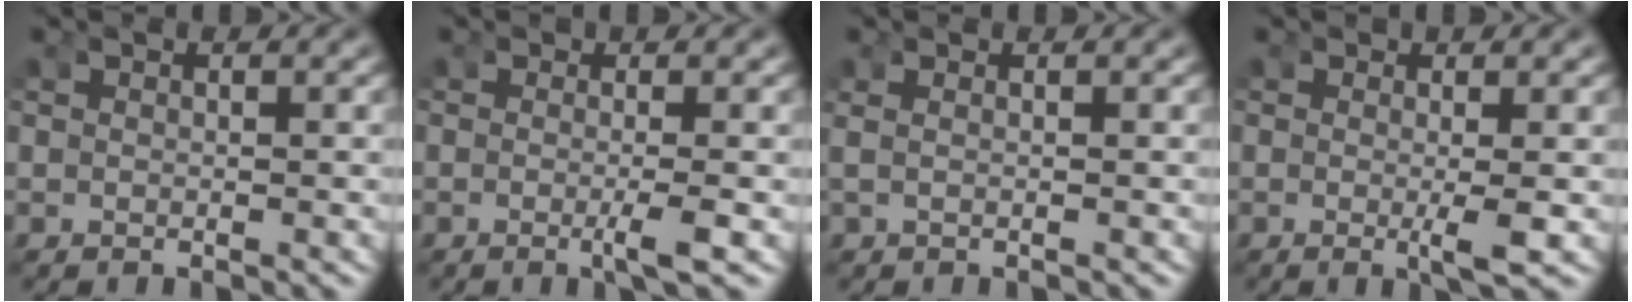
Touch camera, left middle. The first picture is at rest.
{"total": 2.1, "force": [-0.7, -0.2, 2.0], "torque": [-0.036, -0.008, -0.012]}
{"total": 1.1, "force": [0.2, -0.2, 1.0], "torque": [-0.023, -0.002, 0.008]}
{"total": 2.3, "force": [-0.4, -0.1, 2.2], "torque": [-0.041, -0.015, -0.003]}